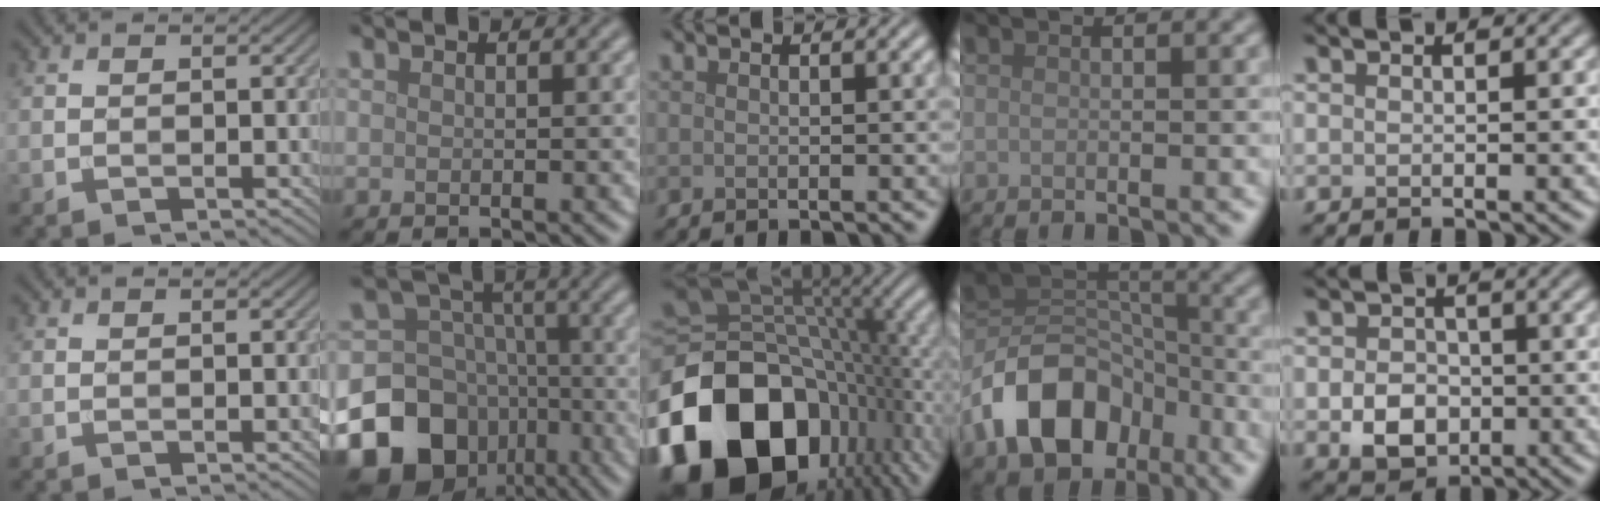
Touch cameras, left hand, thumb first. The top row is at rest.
{"index": {"total": 16.5, "force": [-7.8, 12.9, 6.6], "torque": [-0.147, -0.033, -0.150]}, "middle": {"total": 19.2, "force": [-7.1, 13.0, 12.2], "torque": [-0.264, -0.034, -0.114]}, "ring": {"total": 10.3, "force": [-5.5, 6.9, 5.4], "torque": [-0.096, 0.002, -0.108]}, "little": {"total": 4.8, "force": [-1.2, 3.7, 2.8], "torque": [-0.051, -0.007, -0.023]}}